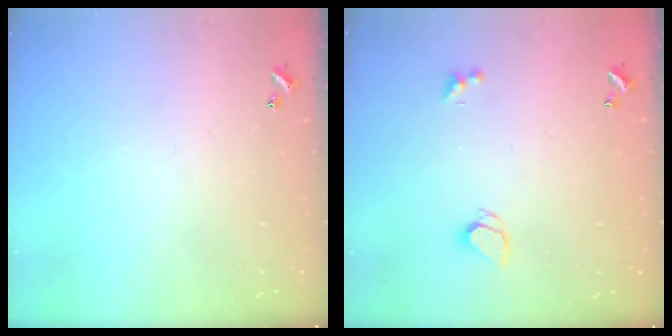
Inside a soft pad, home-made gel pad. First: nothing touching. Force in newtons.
{"total": 1.9, "press": 1.8, "slide": 0.4}